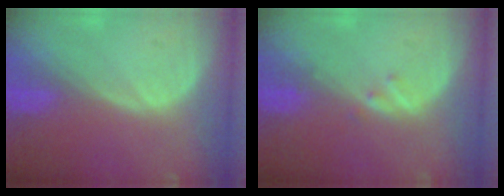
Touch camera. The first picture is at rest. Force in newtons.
{"total": 1.1, "press": 1.1, "slide": 0.1}